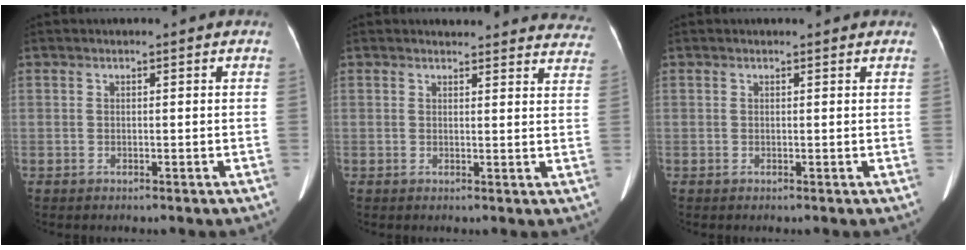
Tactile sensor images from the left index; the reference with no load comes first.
{"total": 16.8, "force": [16.2, 3.7, 2.6], "torque": [-0.002, -0.042, 0.157]}
{"total": 2.2, "force": [2.0, 0.5, 0.7], "torque": [-0.012, 0.014, 0.020]}